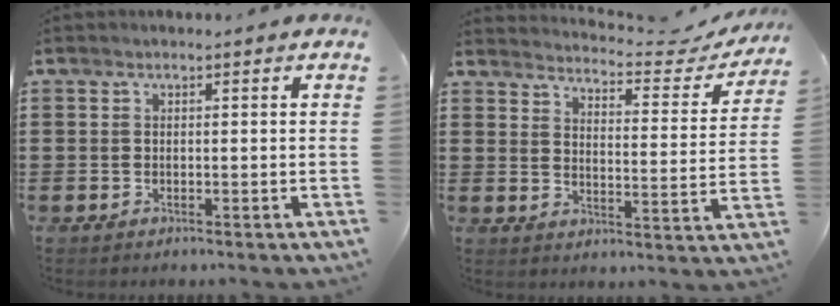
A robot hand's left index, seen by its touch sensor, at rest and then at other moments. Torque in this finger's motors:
{"motor_torque": [-0.69, 0.63, -0.27, -0.08]}